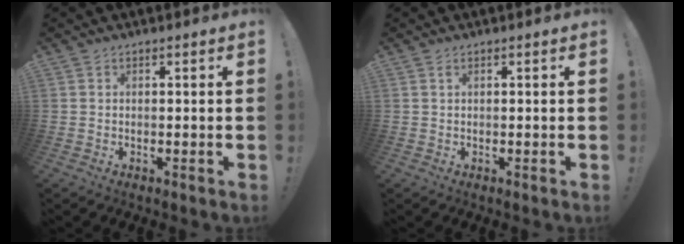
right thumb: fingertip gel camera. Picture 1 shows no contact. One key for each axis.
{"total": 0.8, "fx": 0.3, "fy": 0.1, "fz": 0.7, "tx": -0.015, "ty": 0.001, "tz": 0.005}